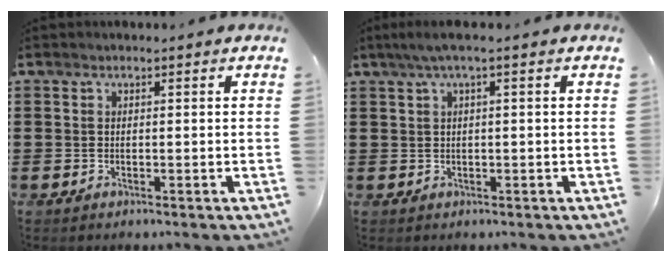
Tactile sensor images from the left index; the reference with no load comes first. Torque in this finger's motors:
{"motor_torque": [0.69, -0.36, 0.29, 0.08]}